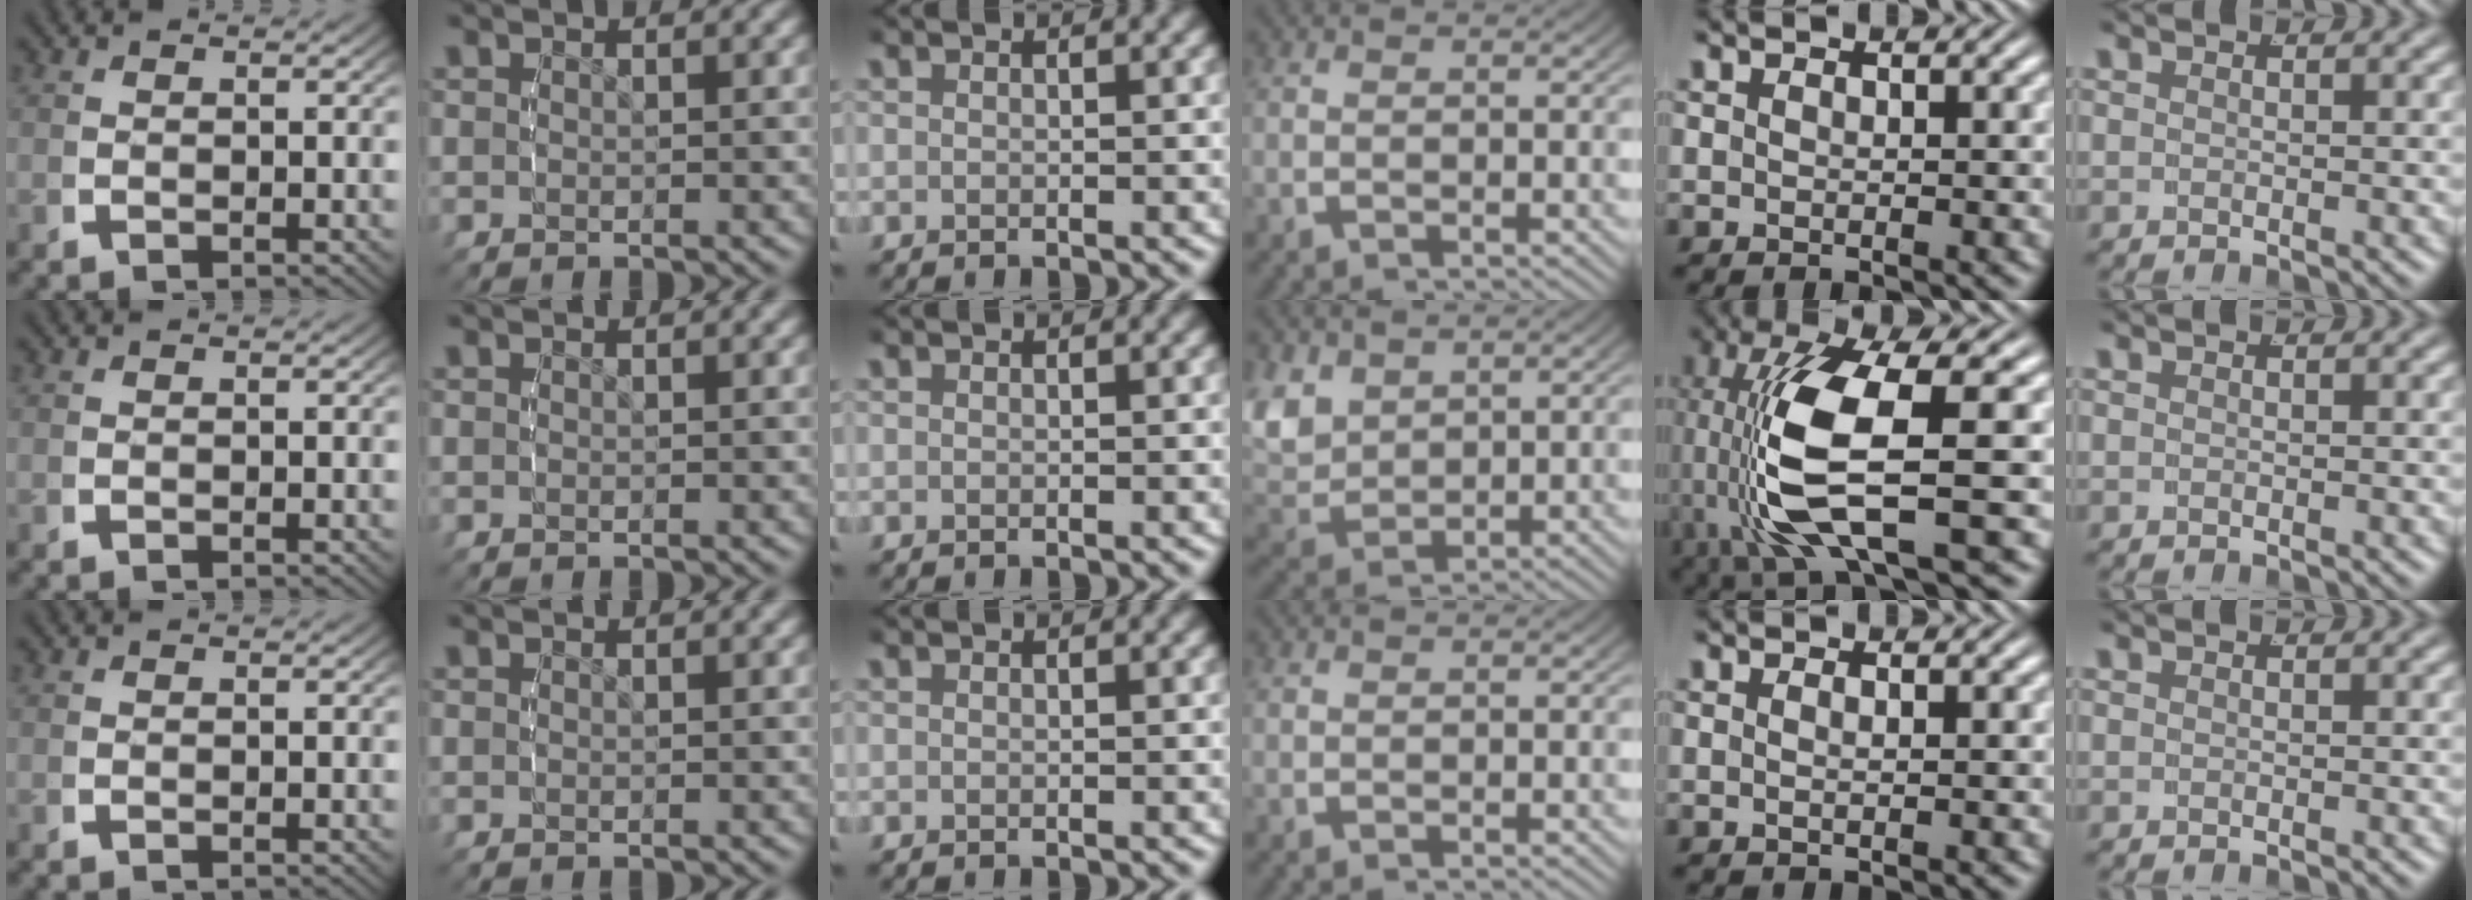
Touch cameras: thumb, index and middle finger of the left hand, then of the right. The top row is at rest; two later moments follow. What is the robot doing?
{"motion": "lift_and_place", "object": "pen"}